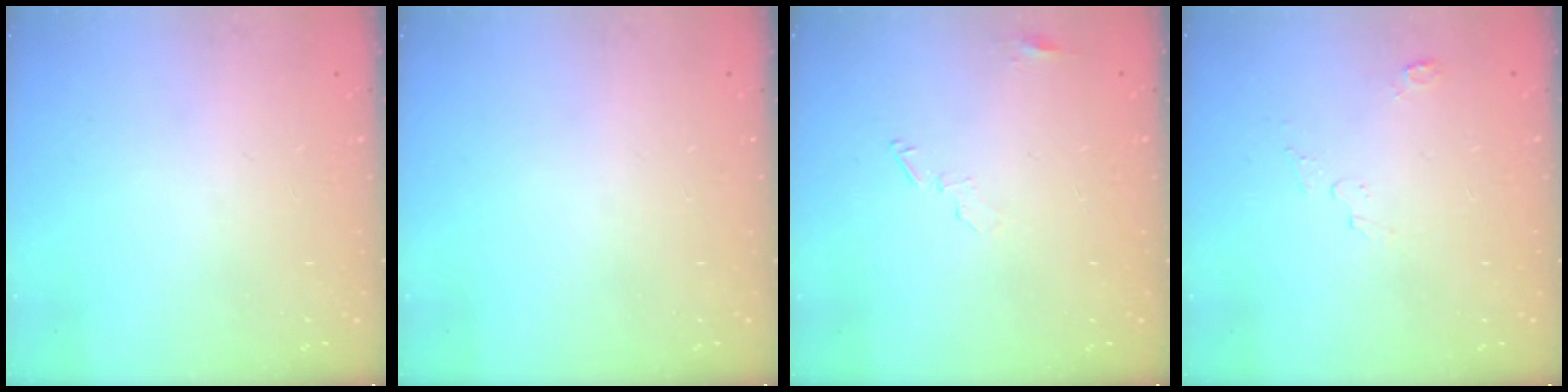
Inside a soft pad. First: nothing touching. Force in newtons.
{"total": 0.0}
{"total": 5.4, "press": 5.3, "slide": 0.4}
{"total": 2.4, "press": 2.4, "slide": 0.3}